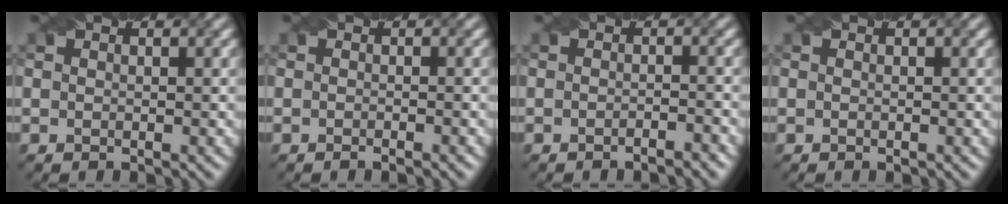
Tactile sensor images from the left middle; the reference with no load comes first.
{"total": 1.0, "force": [-0.7, 0.1, 0.7], "torque": [-0.009, -0.002, -0.013]}
{"total": 1.5, "force": [-1.2, 0.2, 0.8], "torque": [-0.008, 0.003, -0.020]}
{"total": 0.0}